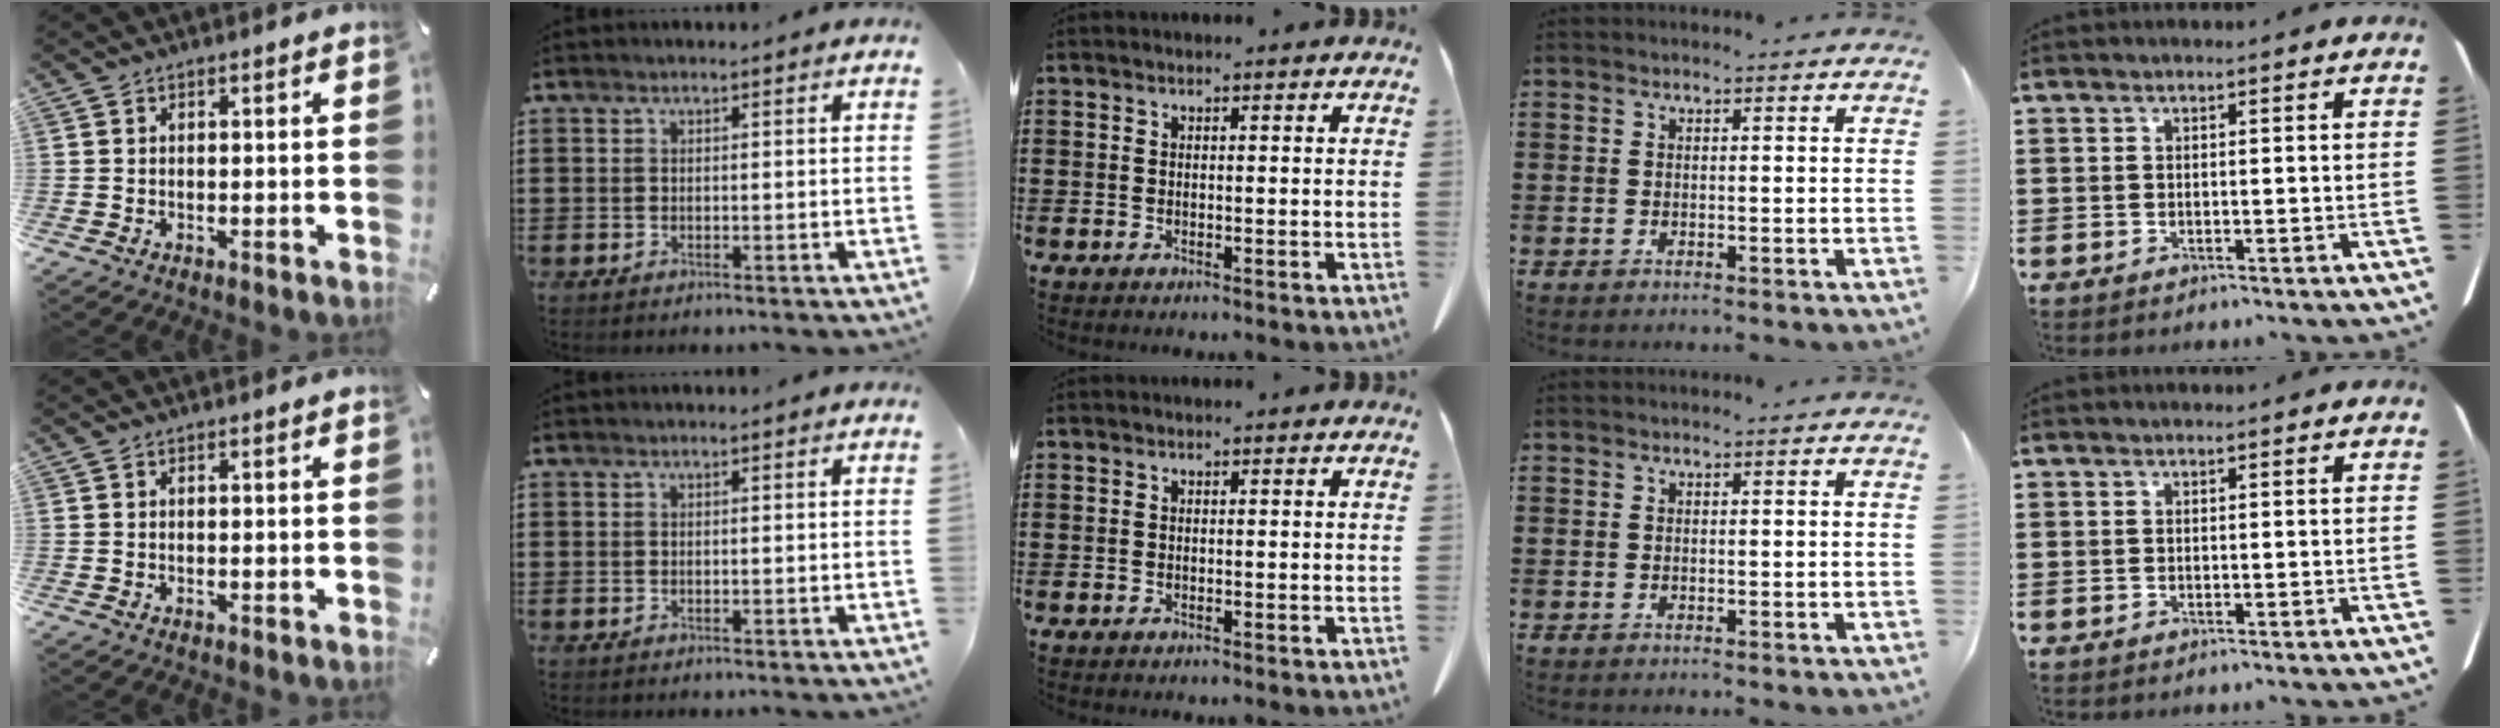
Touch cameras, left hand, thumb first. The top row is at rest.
{}